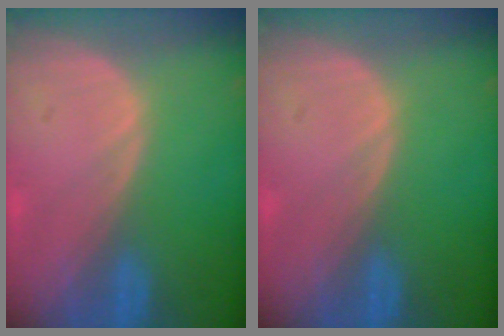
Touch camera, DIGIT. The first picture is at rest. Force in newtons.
{"total": 0.0}